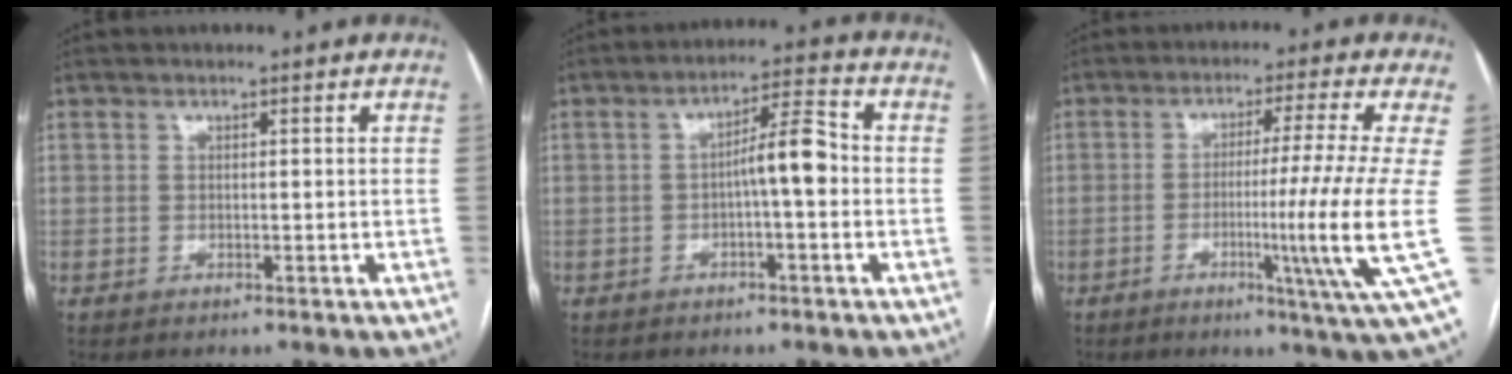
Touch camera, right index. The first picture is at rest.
{"total": 6.1, "force": [-0.9, 0.8, 6.0], "torque": [-0.093, 0.020, -0.015]}
{"total": 12.3, "force": [-2.0, -3.3, 11.7], "torque": [-0.185, -0.027, -0.033]}